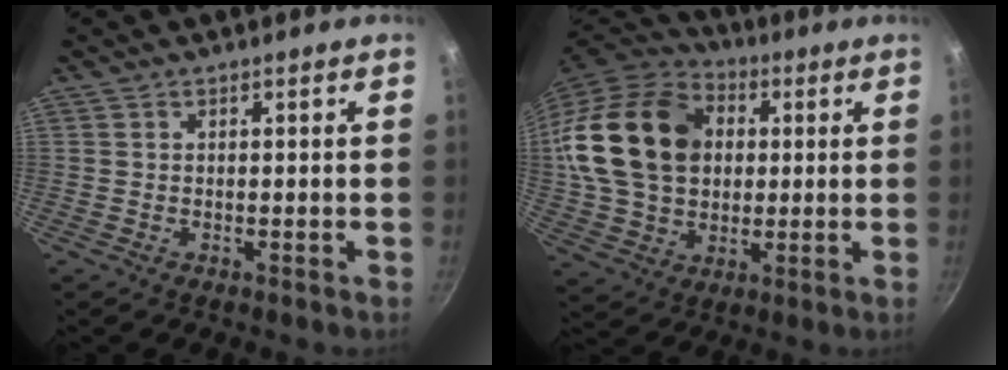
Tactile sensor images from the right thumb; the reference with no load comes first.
{"total": 23.7, "force": [4.3, 17.7, 15.2], "torque": [-0.264, 0.021, 0.080]}